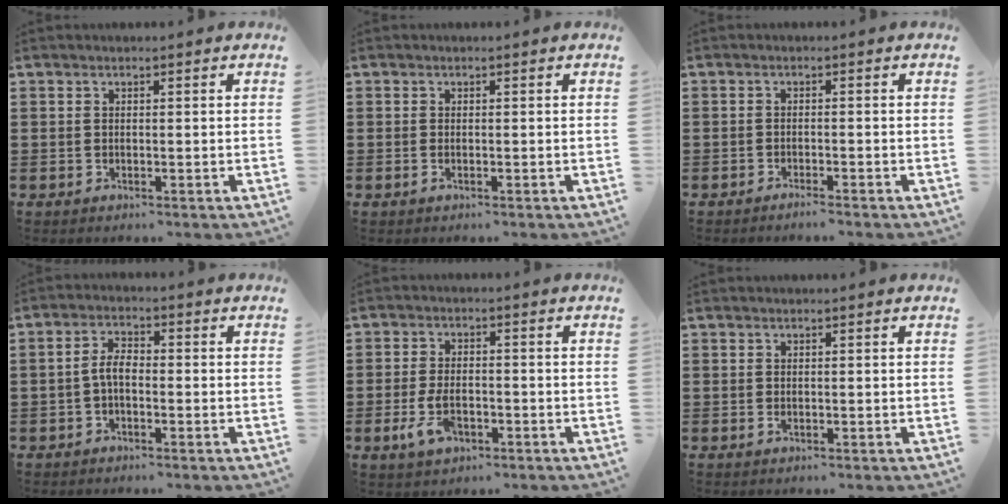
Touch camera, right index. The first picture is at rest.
{"total": 0.6, "force": [-0.2, 0.2, 0.5], "torque": [-0.012, -0.005, -0.003]}
{"total": 1.3, "force": [-1.3, -0.2, 0.4], "torque": [-0.008, -0.001, -0.024]}
{"total": 3.5, "force": [-0.9, 1.5, 3.0], "torque": [-0.078, -0.002, -0.024]}
{"total": 5.1, "force": [-2.1, 2.7, 3.8], "torque": [-0.092, -0.002, -0.043]}
{"total": 0.5, "force": [-0.2, 0.2, 0.4], "torque": [-0.010, -0.004, -0.003]}